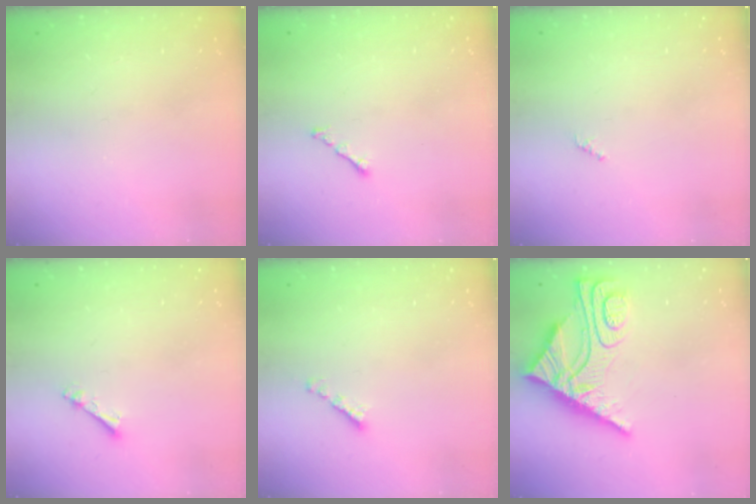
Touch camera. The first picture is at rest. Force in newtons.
{"total": 1.2, "press": 1.1, "slide": 0.5}
{"total": 0.7, "press": 0.7, "slide": 0.3}
{"total": 2.7, "press": 2.7, "slide": 0.4}
{"total": 2.1, "press": 2.0, "slide": 0.7}
{"total": 12.9, "press": 12.8, "slide": 1.3}